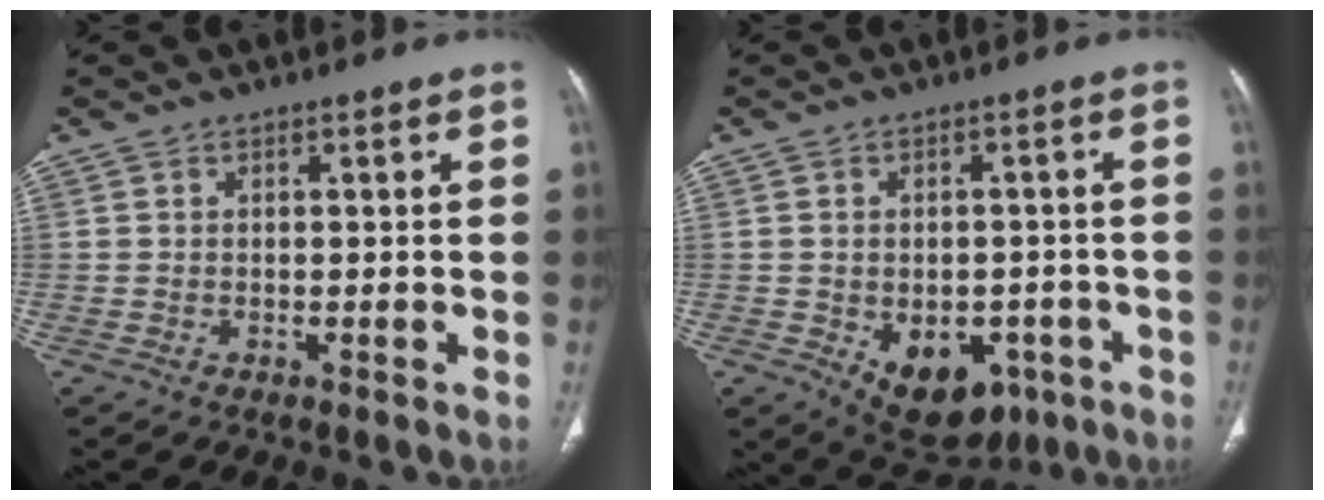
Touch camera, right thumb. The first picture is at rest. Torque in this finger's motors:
{"motor_torque": [-0.21, 0.47, 0.31, 0.32, 0.14]}